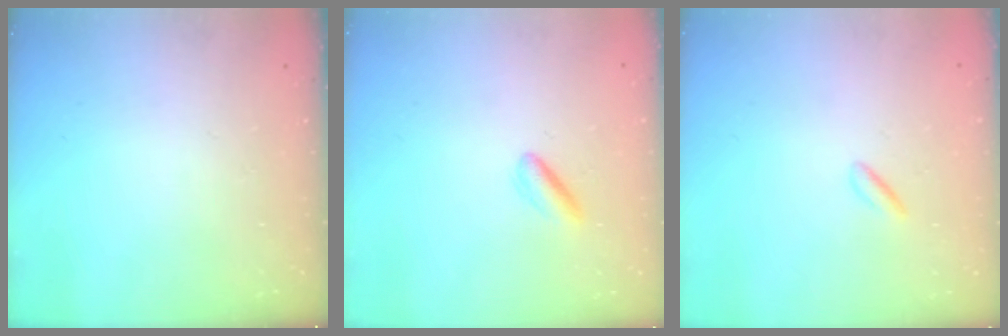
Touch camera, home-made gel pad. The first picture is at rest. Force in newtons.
{"total": 3.1, "press": 2.9, "slide": 0.9}
{"total": 1.7, "press": 1.5, "slide": 0.8}